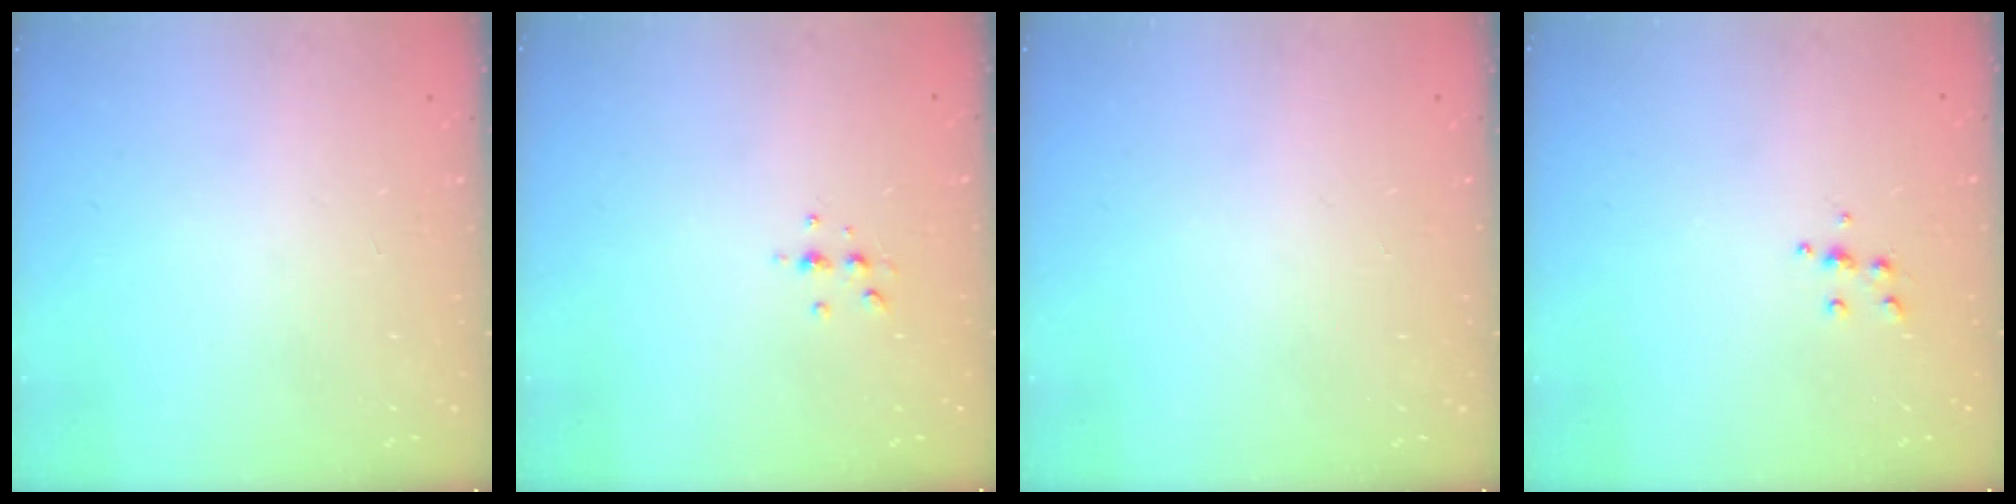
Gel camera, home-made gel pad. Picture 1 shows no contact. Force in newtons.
{"total": 4.3, "press": 4.2, "slide": 1.1}
{"total": 0.0}
{"total": 5.0, "press": 5.0, "slide": 0.6}